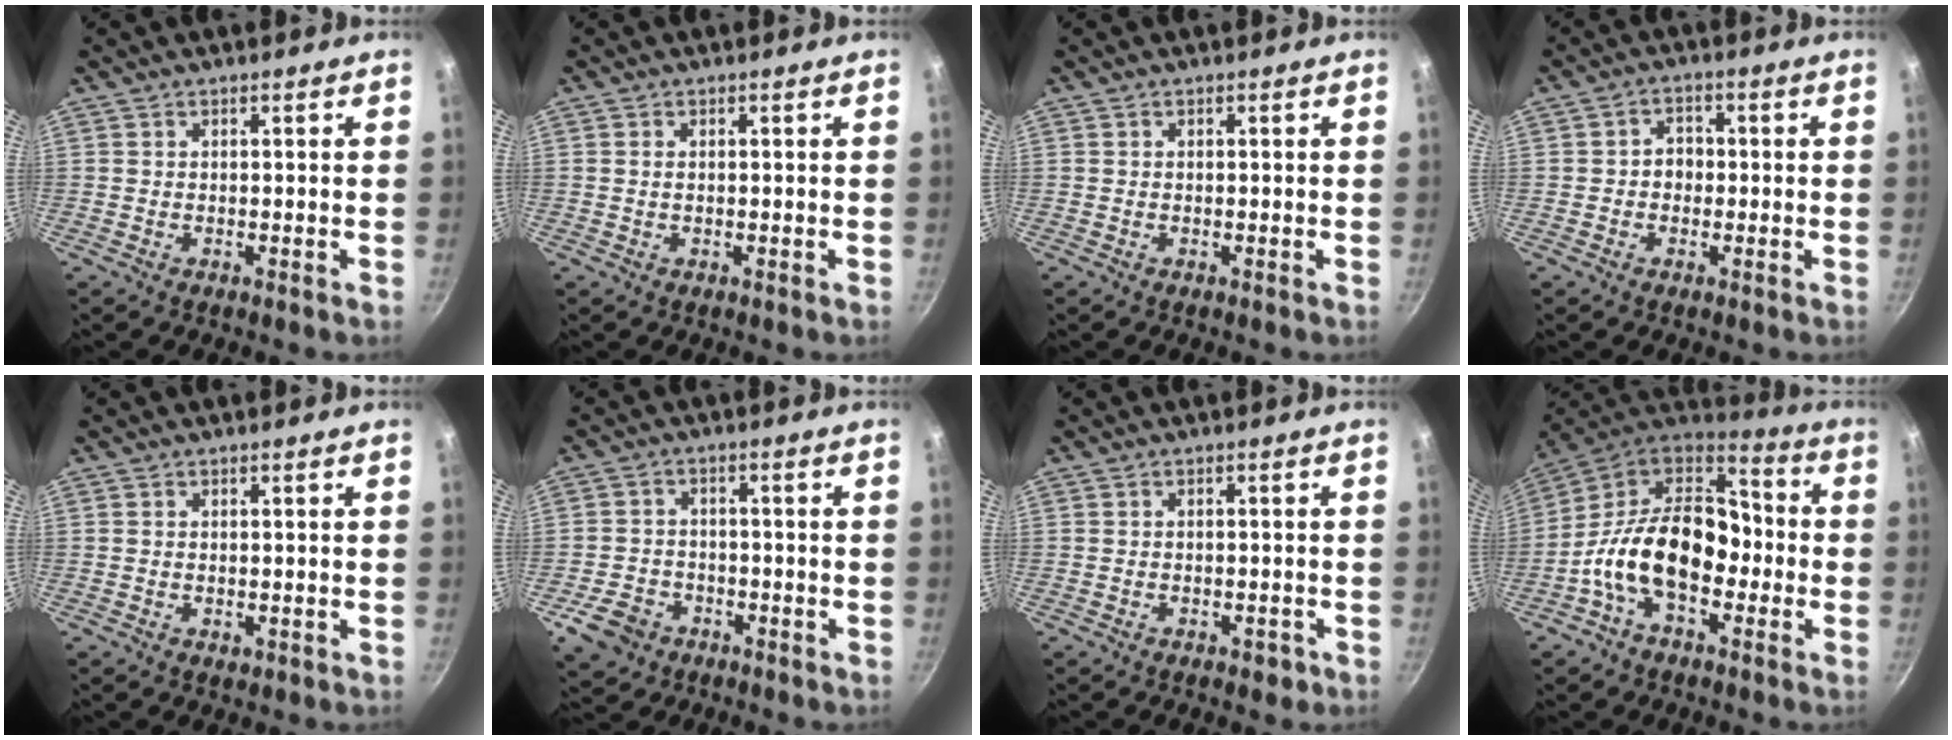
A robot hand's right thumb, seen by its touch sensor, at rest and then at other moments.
{"total": 0.8, "force": [0.1, 0.4, 0.6], "torque": [-0.013, 0.001, 0.001]}
{"total": 0.0}
{"total": 3.3, "force": [-0.5, 2.8, 1.6], "torque": [-0.003, 0.010, -0.011]}
{"total": 0.9, "force": [-0.1, 0.5, 0.7], "torque": [-0.008, -0.002, -0.003]}
{"total": 7.1, "force": [-3.7, 5.3, 2.9], "torque": [-0.049, 0.027, -0.059]}
{"total": 2.1, "force": [-1.3, 1.1, 1.2], "torque": [-0.011, 0.014, -0.008]}
{"total": 19.6, "force": [-4.6, 12.5, 14.4], "torque": [-0.215, 0.061, -0.103]}